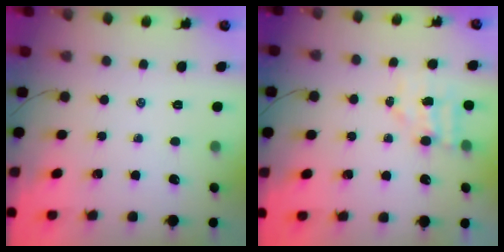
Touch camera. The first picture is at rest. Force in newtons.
{"total": 4.5, "press": 4.5, "slide": 0.6}